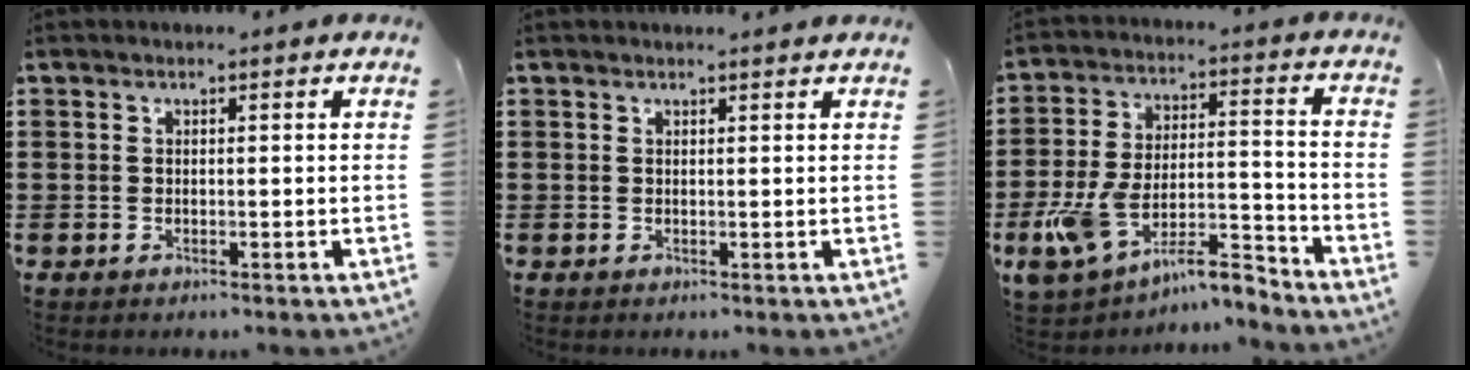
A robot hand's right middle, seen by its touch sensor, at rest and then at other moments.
{"total": 0.5, "force": [0.5, 0.0, 0.2], "torque": [0.004, -0.004, 0.008]}
{"total": 11.0, "force": [-8.8, 3.0, 5.8], "torque": [-0.117, 0.021, -0.173]}